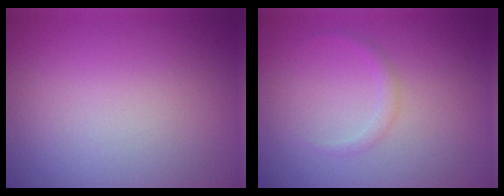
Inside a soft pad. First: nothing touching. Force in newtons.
{"total": 0.9, "press": 0.9, "slide": 0.1}